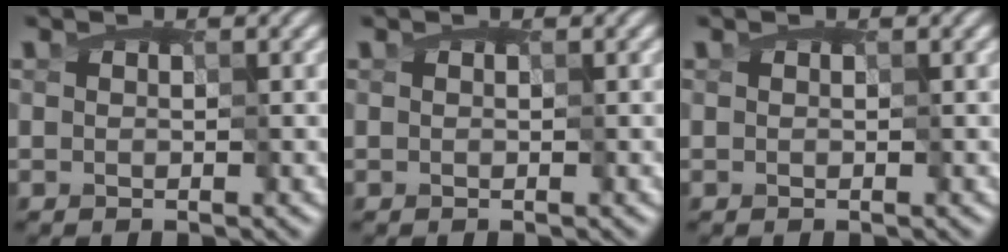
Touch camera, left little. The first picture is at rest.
{"total": 0.0}
{"total": 0.0}